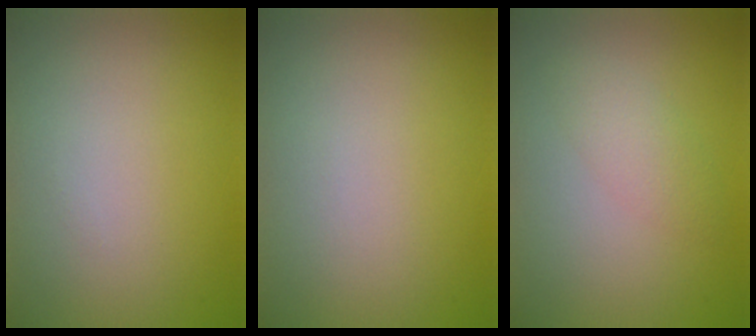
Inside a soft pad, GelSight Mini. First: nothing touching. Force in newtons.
{"total": 0.0}
{"total": 2.0, "press": 2.0, "slide": 0.1}